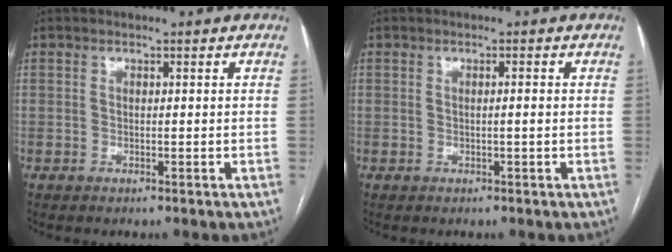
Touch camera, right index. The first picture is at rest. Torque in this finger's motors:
{"motor_torque": [-0.07, 0.02, -0.08, 0.00]}